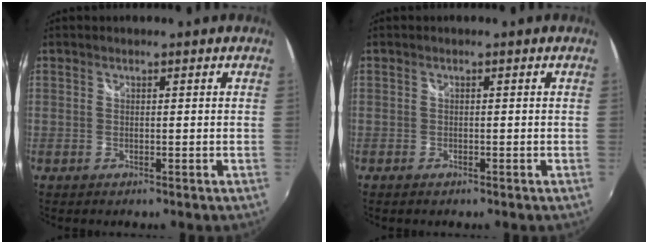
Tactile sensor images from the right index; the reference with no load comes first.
{"total": 0.8, "force": [-0.6, 0.4, 0.3], "torque": [-0.008, 0.000, -0.010]}